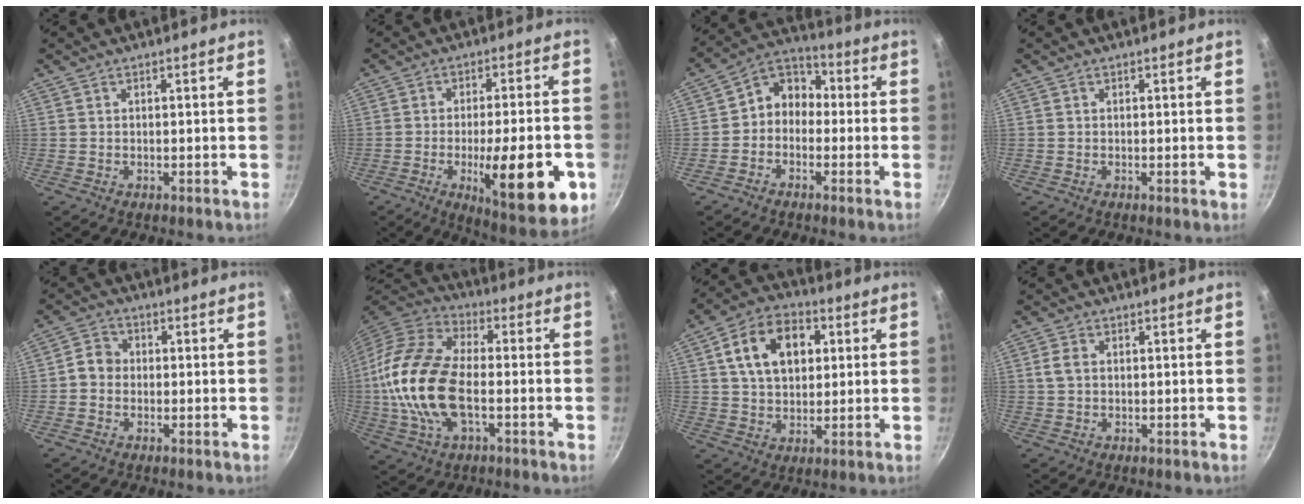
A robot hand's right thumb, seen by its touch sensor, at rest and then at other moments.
{"total": 18.2, "force": [-5.5, 5.1, 16.6], "torque": [-0.212, 0.008, -0.073]}
{"total": 7.3, "force": [-1.2, 6.1, 3.9], "torque": [-0.031, 0.040, -0.045]}
{"total": 0.0}
{"total": 4.1, "force": [-0.5, 3.6, 1.8], "torque": [-0.015, 0.011, -0.023]}
{"total": 19.9, "force": [-2.4, 10.7, 16.6], "torque": [-0.329, 0.031, -0.057]}
{"total": 13.7, "force": [3.7, 9.4, 9.3], "torque": [-0.130, 0.009, 0.052]}
{"total": 2.7, "force": [0.3, 1.9, 1.8], "torque": [-0.033, 0.006, 0.005]}